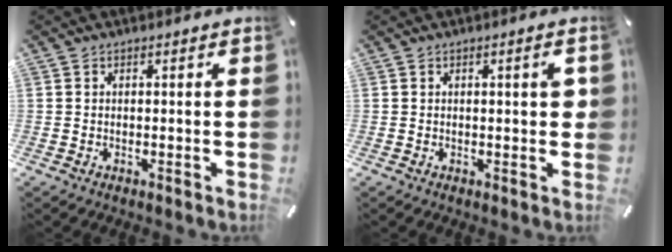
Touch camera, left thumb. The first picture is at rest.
{"total": 2.9, "force": [0.5, 0.9, 2.7], "torque": [-0.035, -0.001, 0.003]}